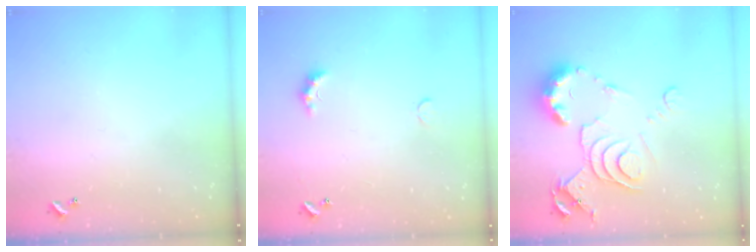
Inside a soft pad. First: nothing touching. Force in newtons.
{"total": 2.8, "press": 2.8, "slide": 0.7}
{"total": 11.9, "press": 11.8, "slide": 1.3}